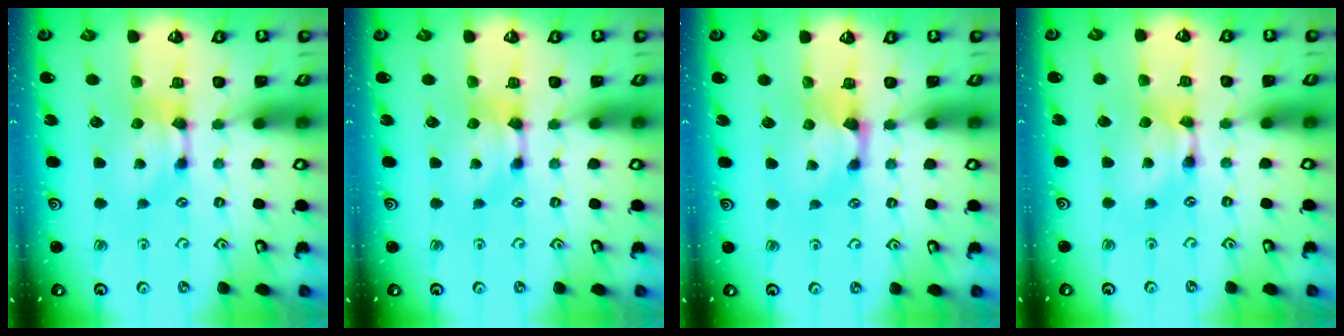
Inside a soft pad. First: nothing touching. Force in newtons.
{"total": 0.0}
{"total": 0.6, "press": 0.0, "slide": 0.6}
{"total": 1.8, "press": 1.8, "slide": 0.2}